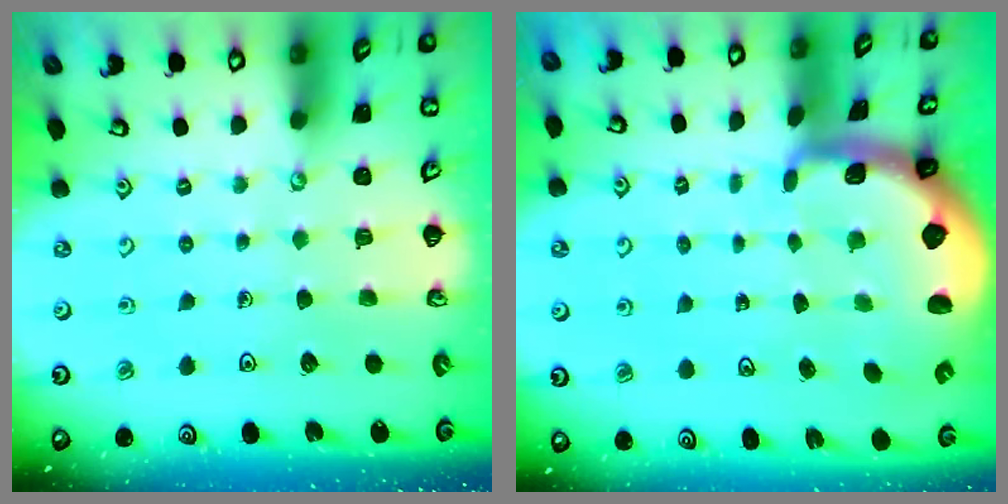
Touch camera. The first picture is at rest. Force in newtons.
{"total": 2.6, "press": 2.5, "slide": 0.6}